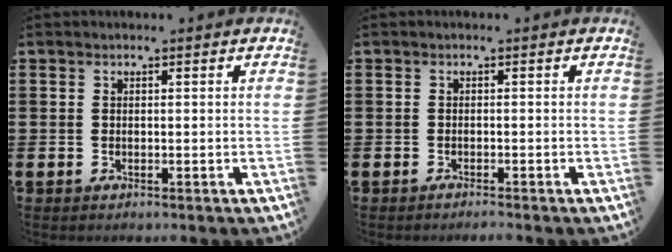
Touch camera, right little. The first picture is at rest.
{"total": 0.7, "force": [-0.6, 0.0, 0.3], "torque": [-0.006, -0.004, -0.011]}